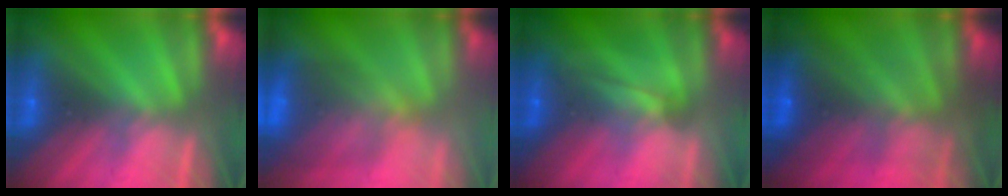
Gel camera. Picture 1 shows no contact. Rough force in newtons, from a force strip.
{"total": 9.4}
{"total": 1.6}
{"total": 7.5}